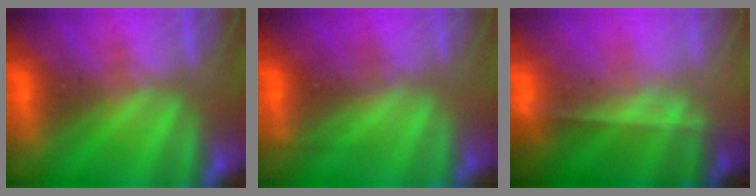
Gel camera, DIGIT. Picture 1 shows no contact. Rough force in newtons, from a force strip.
{"total": 2.4}
{"total": 7.5}